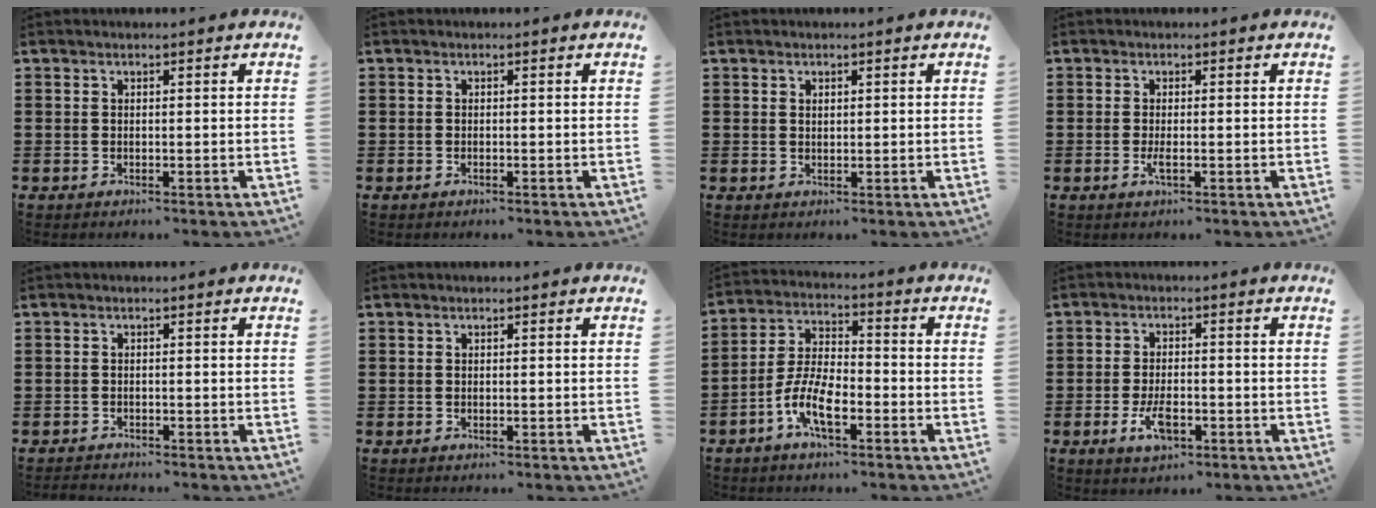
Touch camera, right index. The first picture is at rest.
{"total": 0.0}
{"total": 0.7, "force": [0.4, 0.5, 0.4], "torque": [-0.008, 0.002, 0.008]}
{"total": 1.6, "force": [-0.5, 0.3, 1.5], "torque": [-0.036, -0.005, -0.010]}
{"total": 1.1, "force": [-1.1, 0.0, -0.1], "torque": [-0.001, 0.001, -0.023]}
{"total": 0.0}
{"total": 7.7, "force": [-3.8, 3.0, 6.0], "torque": [-0.148, -0.007, -0.078]}
{"total": 4.7, "force": [-1.8, 2.1, 3.8], "torque": [-0.084, -0.002, -0.036]}